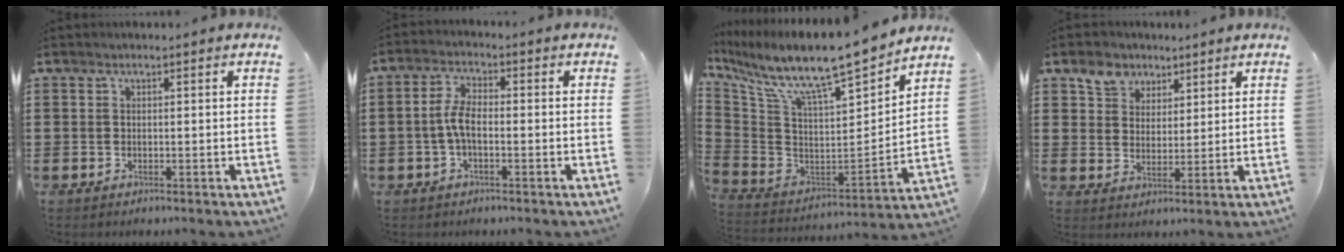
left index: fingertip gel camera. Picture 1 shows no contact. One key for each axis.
{"total": 4.7, "fx": -1.0, "fy": 1.9, "fz": 4.2, "tx": -0.102, "ty": -0.001, "tz": -0.027}
{"total": 12.1, "fx": 10.1, "fy": 1.1, "fz": 6.5, "tx": -0.157, "ty": -0.081, "tz": 0.167}
{"total": 5.0, "fx": 3.3, "fy": 3.6, "fz": 0.7, "tx": -0.027, "ty": 0.011, "tz": 0.061}